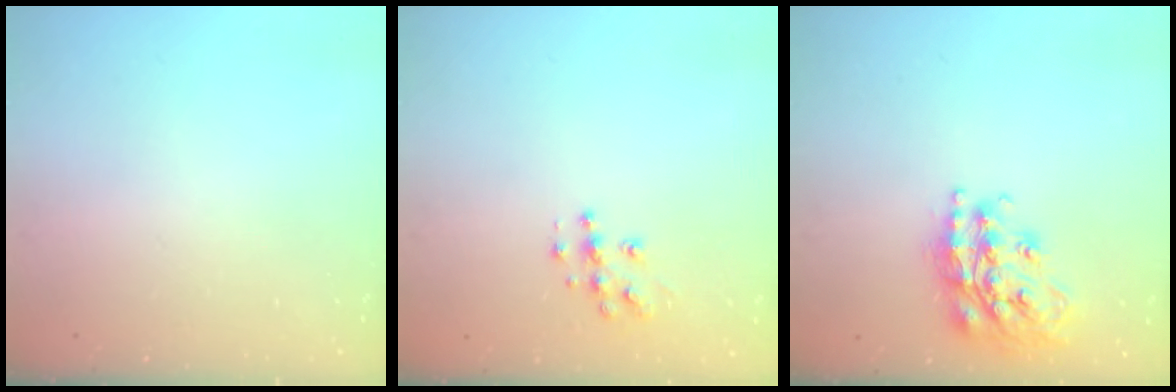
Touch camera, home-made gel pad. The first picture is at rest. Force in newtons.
{"total": 8.6, "press": 8.6, "slide": 0.4}
{"total": 18.0, "press": 17.9, "slide": 1.6}